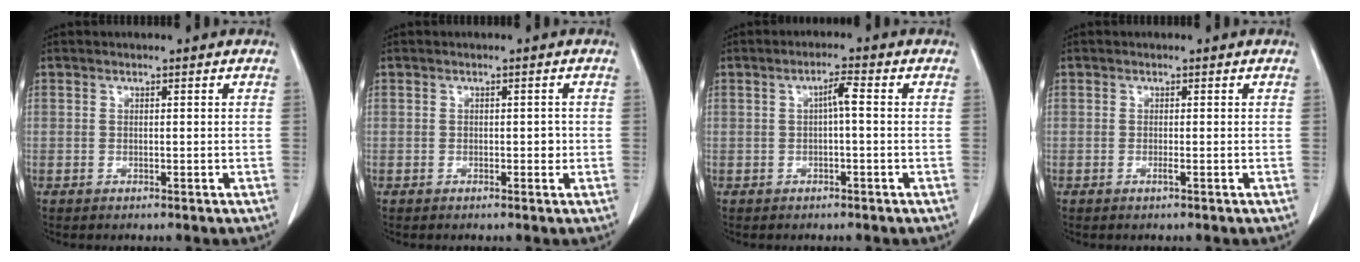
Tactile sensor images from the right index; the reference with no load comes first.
{"total": 1.2, "force": [-0.2, 0.7, 0.9], "torque": [-0.009, 0.002, -0.002]}
{"total": 2.5, "force": [0.1, 0.2, 2.5], "torque": [-0.045, 0.005, 0.001]}
{"total": 0.5, "force": [-0.2, -0.1, 0.5], "torque": [-0.008, 0.000, -0.005]}